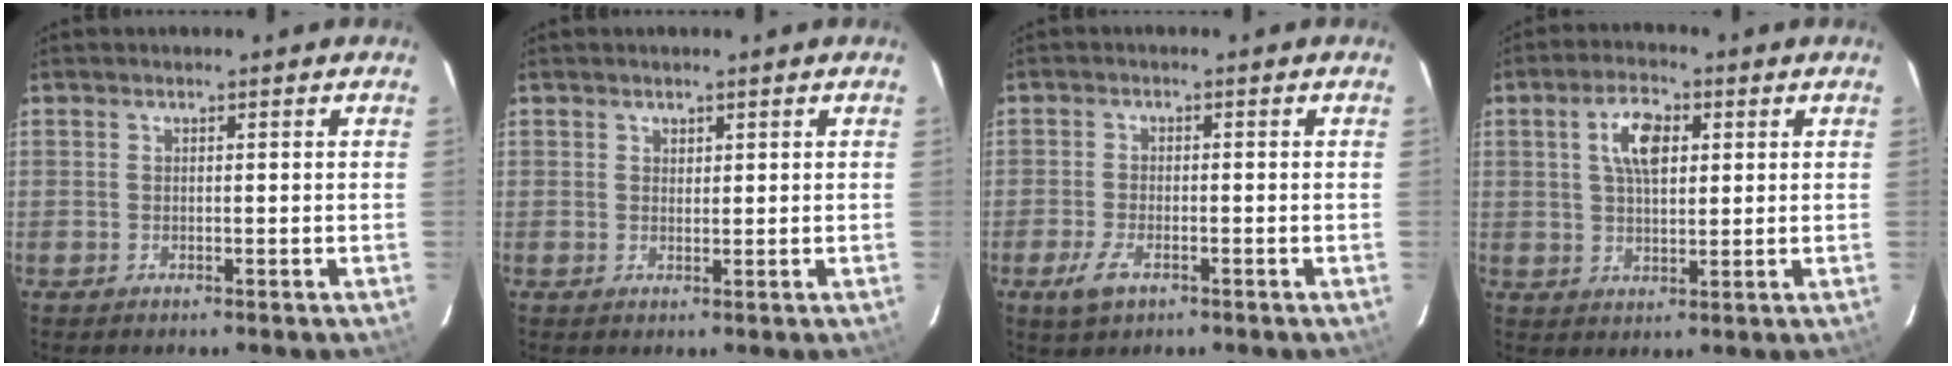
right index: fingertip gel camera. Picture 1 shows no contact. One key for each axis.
{"total": 1.1, "fx": 0.7, "fy": 0.8, "fz": 0.2, "tx": 0.000, "ty": 0.003, "tz": 0.012}
{"total": 4.4, "fx": -2.4, "fy": 2.0, "fz": 3.1, "tx": -0.077, "ty": -0.007, "tz": -0.044}
{"total": 6.8, "fx": 2.1, "fy": 3.4, "fz": 5.6, "tx": -0.101, "ty": 0.014, "tz": 0.039}